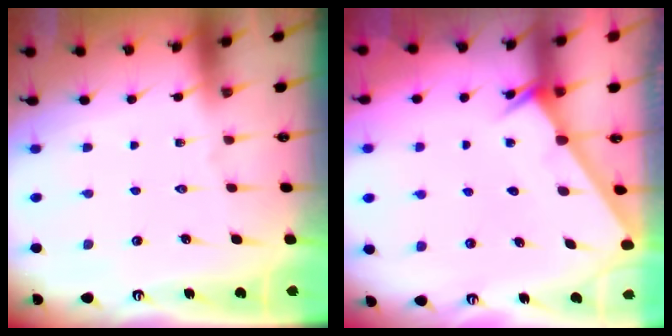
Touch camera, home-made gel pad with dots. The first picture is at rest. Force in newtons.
{"total": 2.1, "press": 2.1, "slide": 0.1}